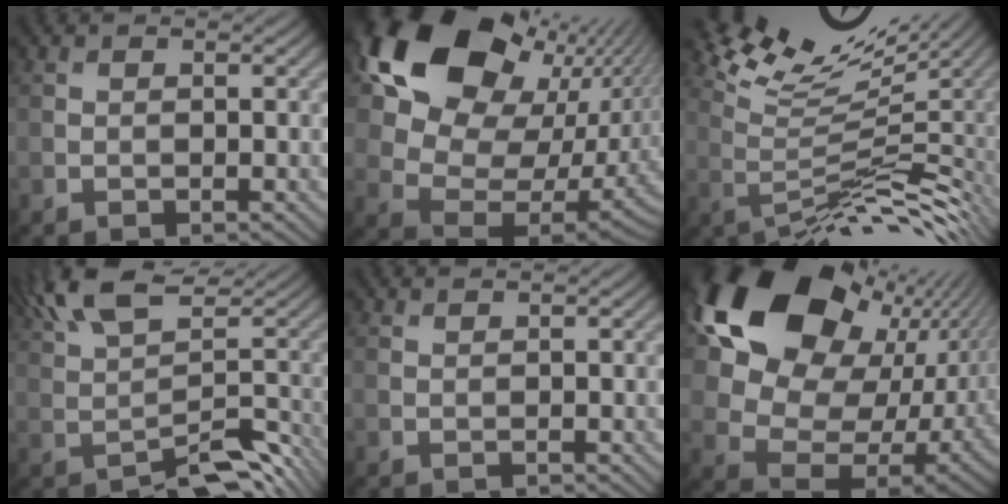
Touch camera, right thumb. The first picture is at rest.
{"total": 17.4, "force": [7.8, 11.5, 10.5], "torque": [-0.210, 0.016, 0.159]}
{"total": 10.0, "force": [5.0, 1.9, 8.5], "torque": [-0.139, 0.020, 0.105]}
{"total": 8.2, "force": [1.0, 2.7, 7.7], "torque": [-0.120, 0.017, 0.028]}
{"total": 0.8, "force": [0.1, -0.5, -0.6], "torque": [0.006, 0.003, 0.004]}
{"total": 19.4, "force": [8.3, 12.9, 11.8], "torque": [-0.249, 0.016, 0.172]}